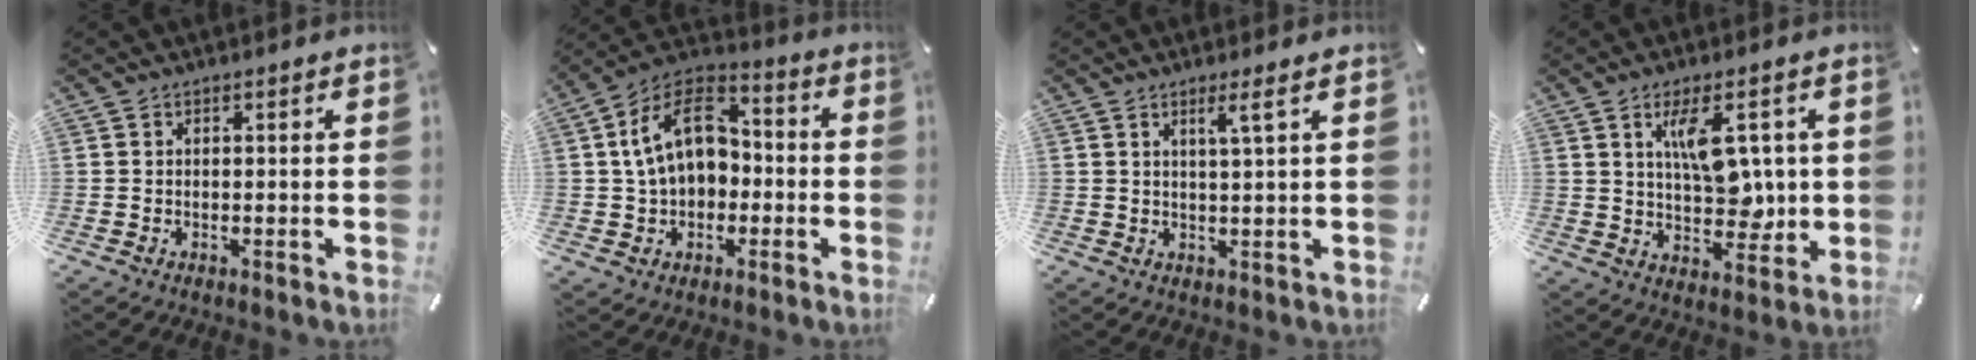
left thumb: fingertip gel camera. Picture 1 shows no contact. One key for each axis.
{"total": 14.6, "fx": 1.4, "fy": 11.1, "fz": 9.4, "tx": -0.184, "ty": 0.012, "tz": 0.024}
{"total": 3.9, "fx": 2.0, "fy": -0.3, "fz": 3.3, "tx": -0.068, "ty": -0.004, "tz": 0.033}
{"total": 11.6, "fx": 3.4, "fy": 6.6, "fz": 8.9, "tx": -0.130, "ty": -0.004, "tz": 0.060}